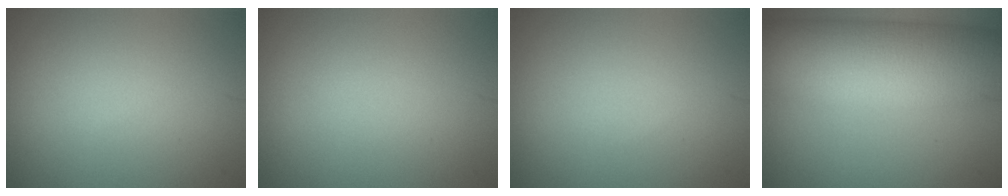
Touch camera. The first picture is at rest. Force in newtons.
{"total": 0.0}
{"total": 0.0}
{"total": 13.2, "press": 13.2, "slide": 0.7}